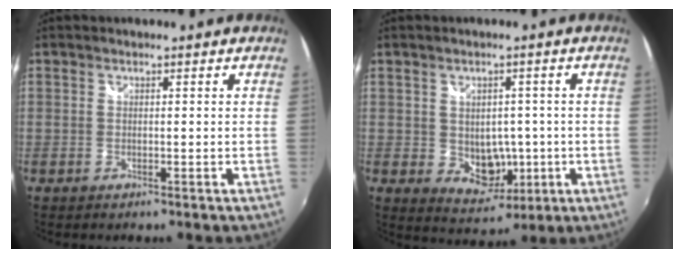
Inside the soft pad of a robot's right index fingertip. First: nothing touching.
{"total": 7.3, "force": [-0.7, 6.0, 4.1], "torque": [-0.074, -0.005, 0.007]}